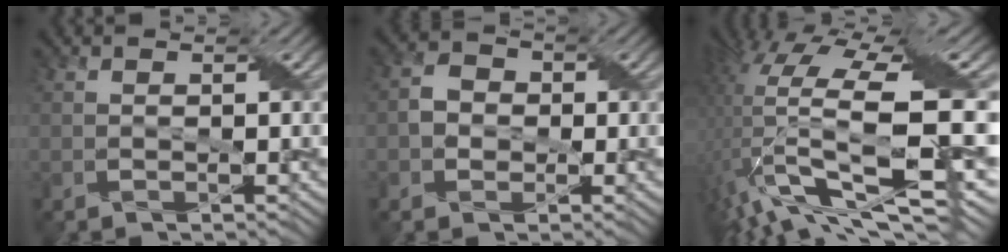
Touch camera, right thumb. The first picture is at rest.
{"total": 3.1, "force": [-0.4, 2.8, 1.2], "torque": [-0.027, 0.005, -0.012]}
{"total": 18.3, "force": [-1.7, 7.1, 16.8], "torque": [-0.366, -0.024, -0.024]}